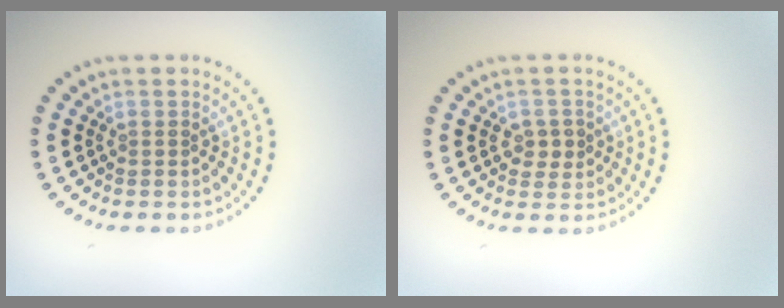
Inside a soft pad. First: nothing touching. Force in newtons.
{"total": 1.9, "press": 1.8, "slide": 0.3}